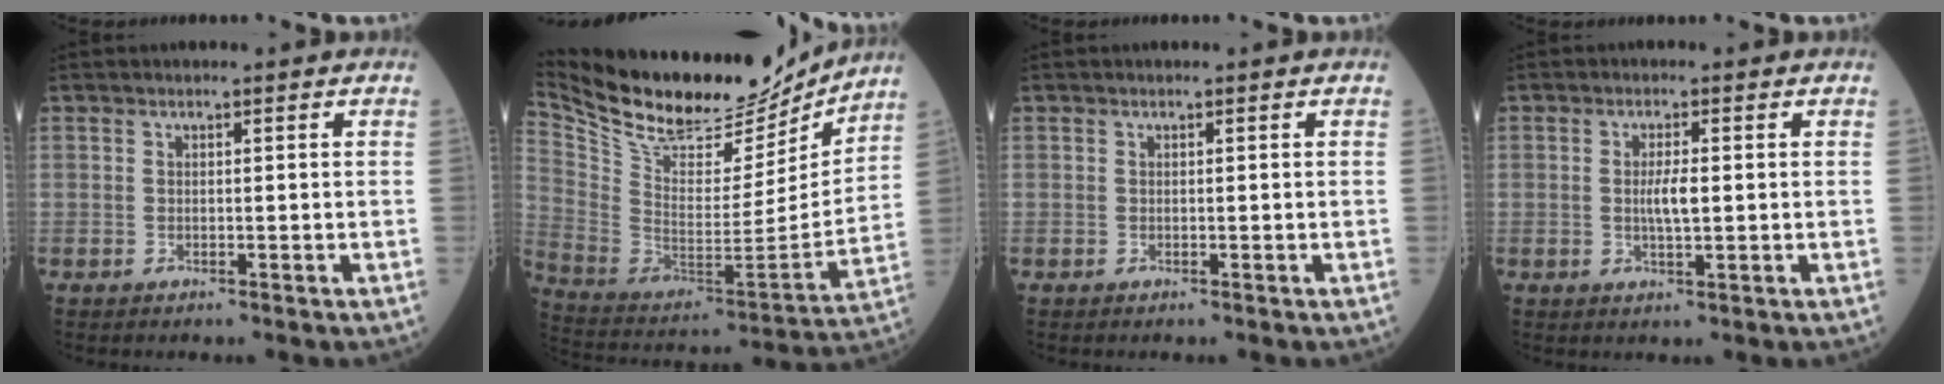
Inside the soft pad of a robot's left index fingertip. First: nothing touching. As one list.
[{"total": 26.0, "force": [22.8, 7.1, 10.1], "torque": [-0.203, -0.031, 0.360]}, {"total": 0.0}, {"total": 2.9, "force": [0.1, 0.5, 2.9], "torque": [-0.056, -0.002, 0.004]}]